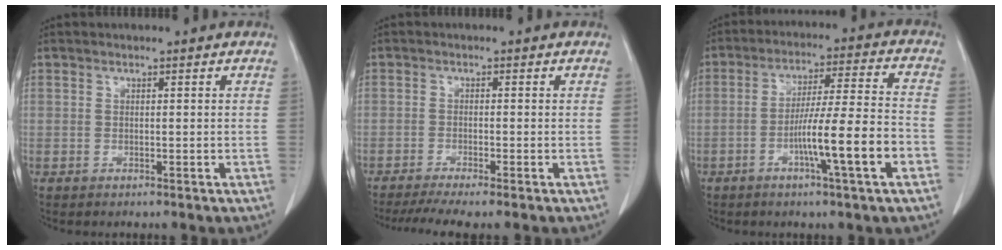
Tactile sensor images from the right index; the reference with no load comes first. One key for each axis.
{"total": 5.8, "fx": -4.7, "fy": -0.3, "fz": 3.4, "tx": -0.051, "ty": -0.010, "tz": -0.074}
{"total": 11.8, "fx": -4.3, "fy": -0.4, "fz": 11.0, "tx": -0.184, "ty": 0.003, "tz": -0.070}